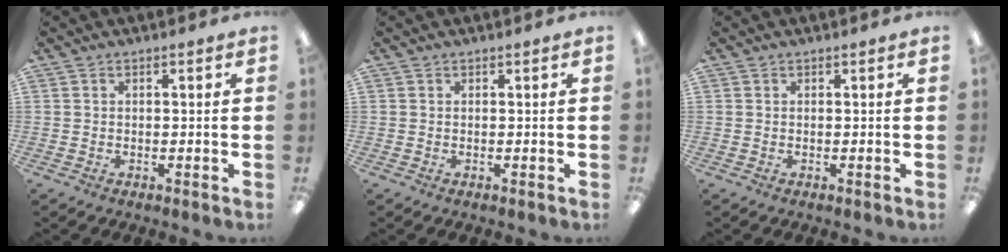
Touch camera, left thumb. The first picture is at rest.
{"total": 0.0}
{"total": 0.0}